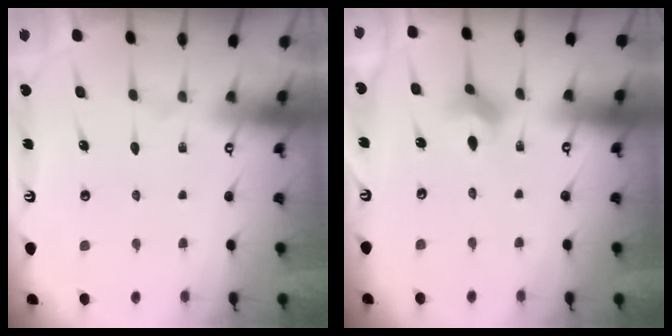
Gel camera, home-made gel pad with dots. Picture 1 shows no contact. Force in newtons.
{"total": 3.4, "press": 3.4, "slide": 0.6}